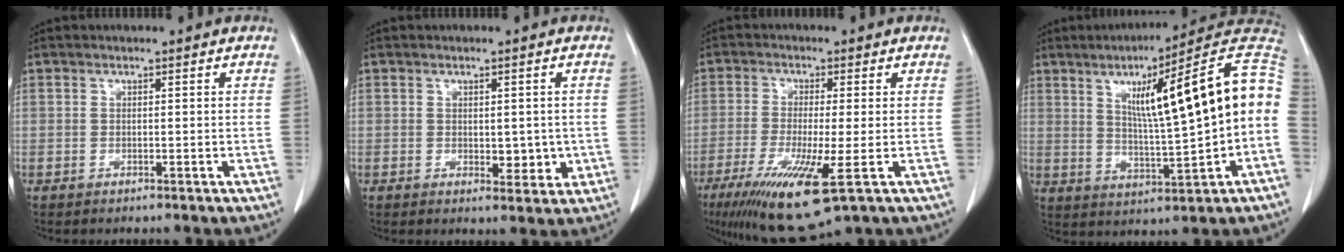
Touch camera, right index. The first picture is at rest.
{"total": 3.9, "force": [-0.2, 2.1, 3.3], "torque": [-0.034, -0.004, 0.006]}
{"total": 12.1, "force": [-5.5, 1.0, 10.7], "torque": [-0.193, -0.040, -0.090]}
{"total": 18.7, "force": [2.6, 1.1, 18.5], "torque": [-0.247, 0.032, 0.036]}